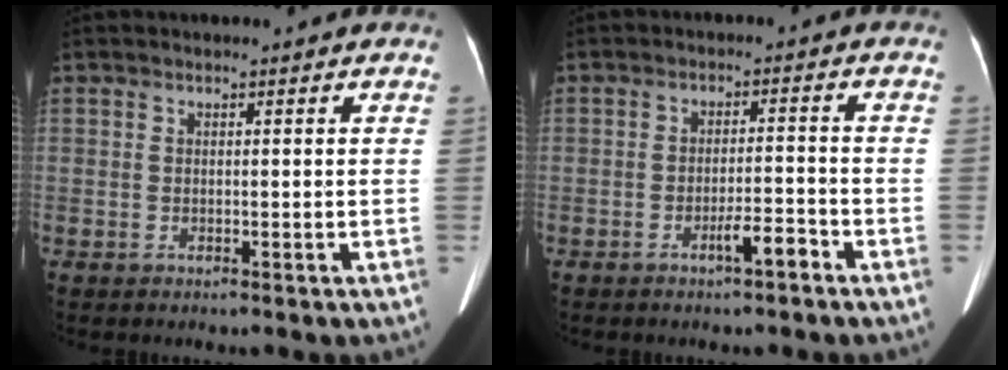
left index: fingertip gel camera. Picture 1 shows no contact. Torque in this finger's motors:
{"motor_torque": [0.75, 0.44, 0.29, 0.07]}